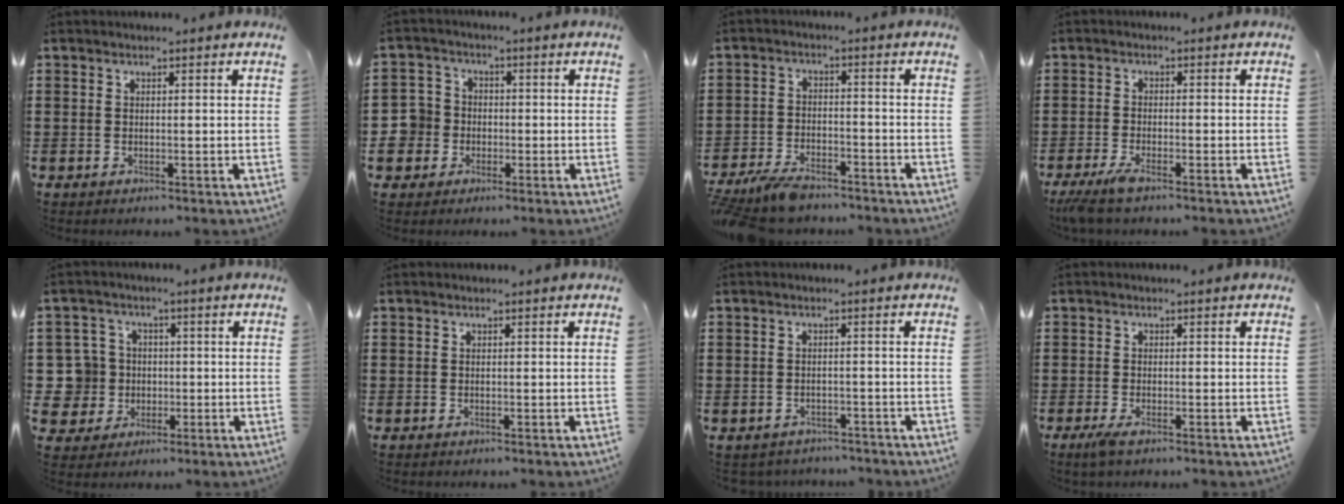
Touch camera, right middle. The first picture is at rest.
{"total": 5.7, "force": [-1.7, 5.3, 0.8], "torque": [-0.058, 0.002, -0.039]}
{"total": 5.3, "force": [-4.7, 1.5, 2.0], "torque": [-0.058, -0.004, -0.098]}
{"total": 3.0, "force": [-2.4, 0.1, 1.8], "torque": [-0.045, -0.008, -0.049]}
{"total": 7.4, "force": [-0.2, 7.2, 1.7], "torque": [-0.084, 0.008, -0.001]}
{"total": 0.0}
{"total": 1.7, "force": [-1.6, 0.4, -0.1], "torque": [-0.007, -0.001, -0.037]}
{"total": 1.6, "force": [-0.9, 0.3, 1.3], "torque": [-0.030, -0.005, -0.018]}